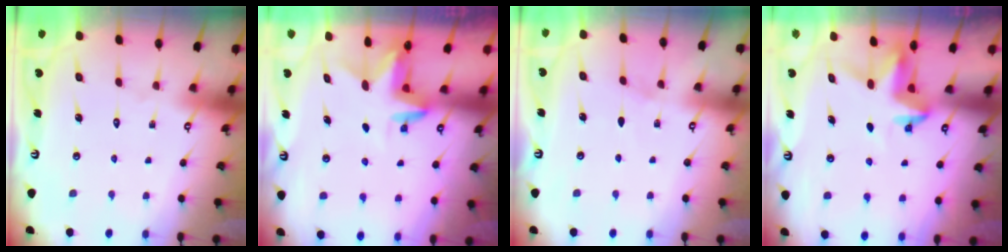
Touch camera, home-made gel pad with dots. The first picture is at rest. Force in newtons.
{"total": 3.0, "press": 3.0, "slide": 0.2}
{"total": 5.0, "press": 4.4, "slide": 2.5}
{"total": 3.8, "press": 3.8, "slide": 0.3}